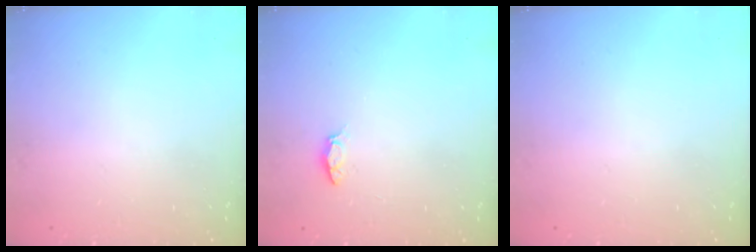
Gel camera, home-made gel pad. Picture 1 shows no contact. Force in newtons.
{"total": 4.0, "press": 4.0, "slide": 0.4}
{"total": 0.0}